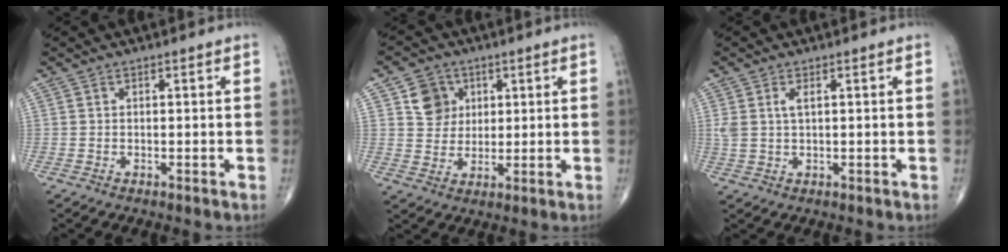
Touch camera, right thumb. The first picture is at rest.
{"total": 6.7, "force": [2.4, 5.9, 2.0], "torque": [-0.006, -0.007, 0.042]}
{"total": 3.6, "force": [1.1, 1.6, 3.0], "torque": [-0.074, 0.007, 0.028]}